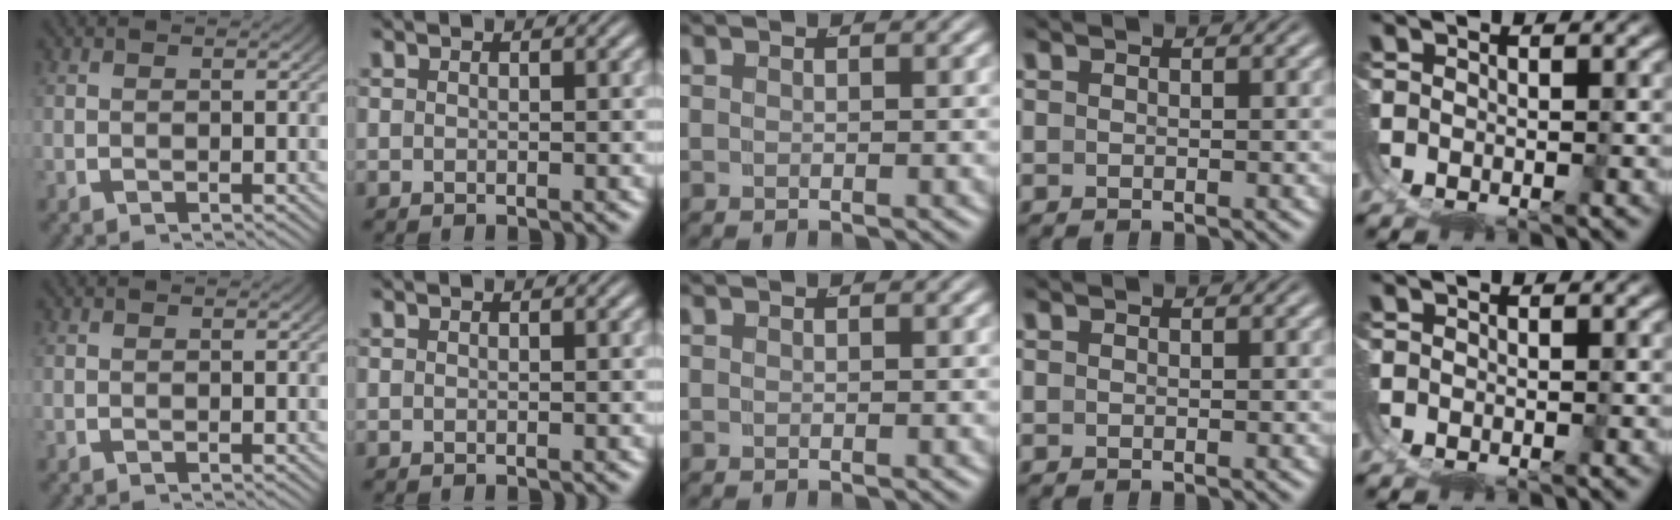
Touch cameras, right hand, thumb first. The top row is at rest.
{}